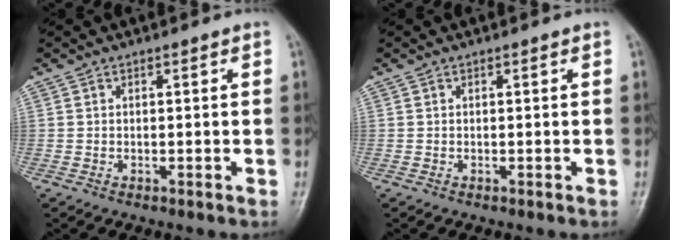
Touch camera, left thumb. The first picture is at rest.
{"total": 0.0}